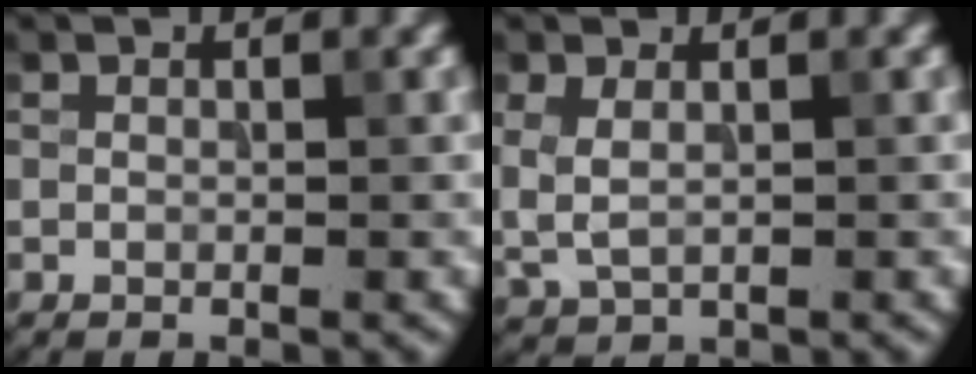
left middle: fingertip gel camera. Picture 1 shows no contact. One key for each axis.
{"total": 2.3, "fx": 0.4, "fy": 1.3, "fz": 1.9, "tx": -0.049, "ty": -0.001, "tz": 0.013}